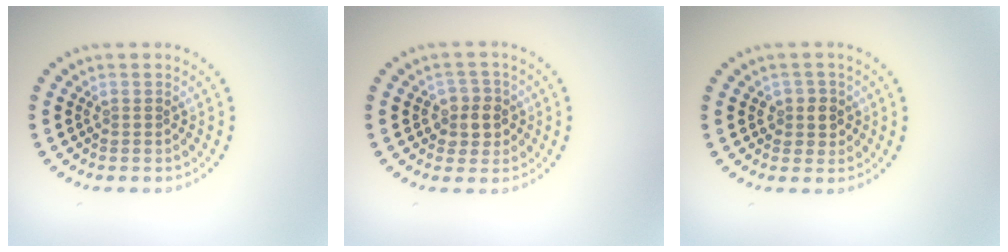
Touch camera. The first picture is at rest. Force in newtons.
{"total": 2.6, "press": 2.4, "slide": 1.0}
{"total": 1.9, "press": 1.6, "slide": 1.0}